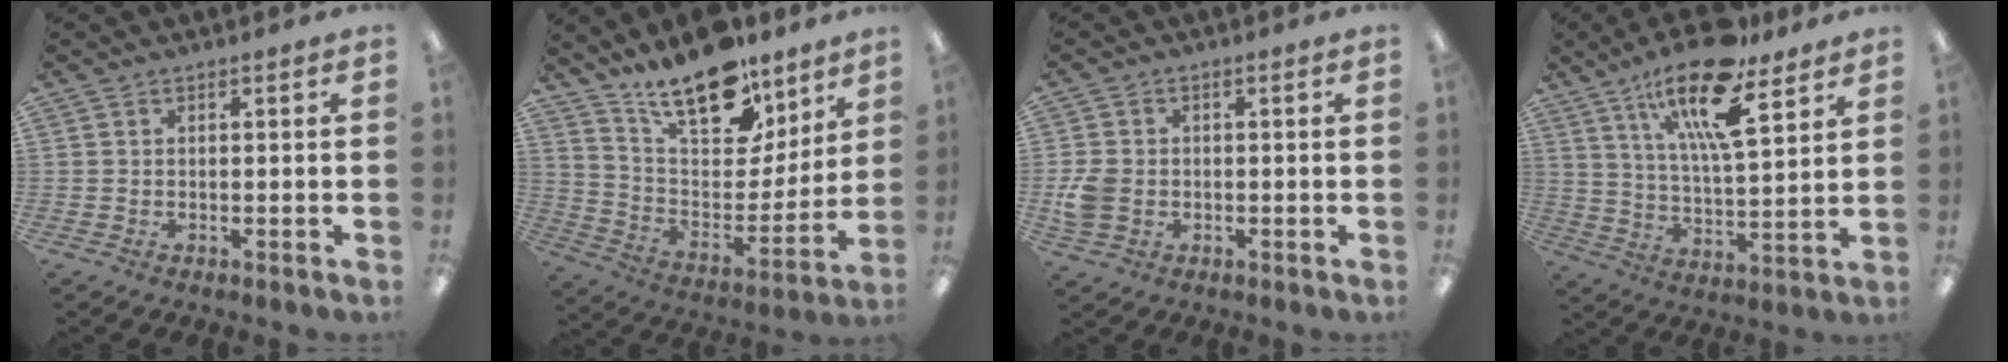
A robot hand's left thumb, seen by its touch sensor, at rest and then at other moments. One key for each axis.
{"total": 20.1, "fx": 15.6, "fy": 8.7, "fz": 9.3, "tx": -0.156, "ty": -0.108, "tz": 0.279}
{"total": 5.9, "fx": -0.9, "fy": 4.8, "fz": 3.3, "tx": -0.059, "ty": 0.006, "tz": -0.013}
{"total": 19.2, "fx": 12.3, "fy": 6.2, "fz": 13.5, "tx": -0.233, "ty": -0.058, "tz": 0.202}